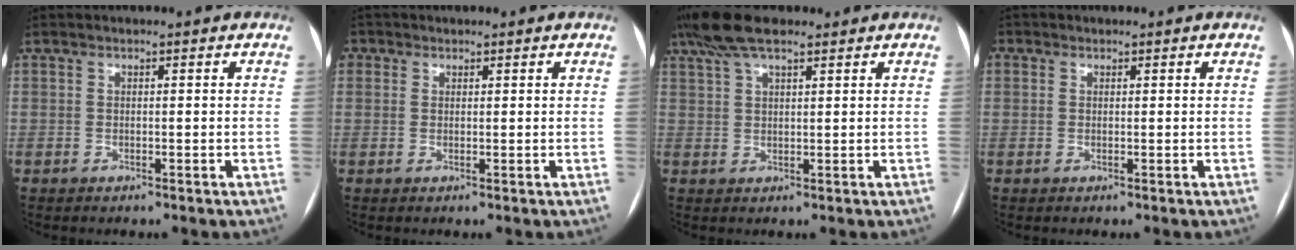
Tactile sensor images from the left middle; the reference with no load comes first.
{"total": 1.4, "force": [0.5, 1.3, 0.1], "torque": [0.009, 0.000, 0.006]}
{"total": 8.1, "force": [6.0, 2.1, 5.0], "torque": [-0.105, 0.034, 0.110]}
{"total": 0.5, "force": [0.0, 0.5, -0.1], "torque": [0.012, -0.003, -0.003]}